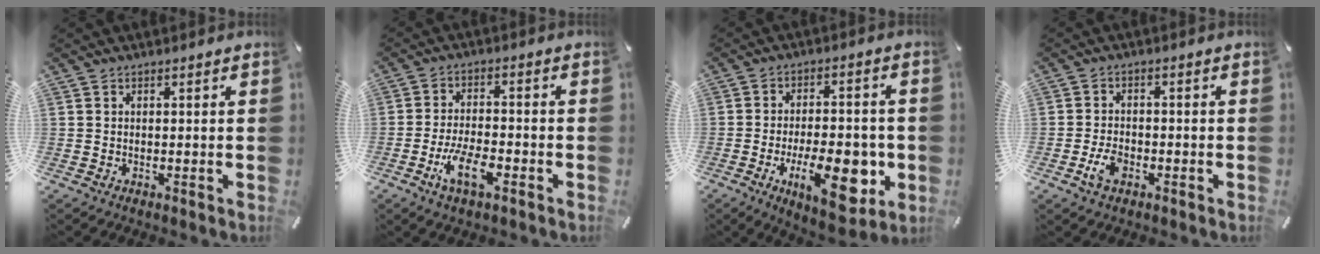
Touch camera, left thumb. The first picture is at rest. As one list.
[{"total": 8.5, "force": [-4.2, 3.6, 6.5], "torque": [-0.130, 0.010, -0.073]}, {"total": 16.4, "force": [-4.5, 7.5, 13.9], "torque": [-0.185, 0.005, -0.062]}, {"total": 4.8, "force": [-2.0, 3.0, 3.2], "torque": [-0.070, 0.004, -0.038]}]